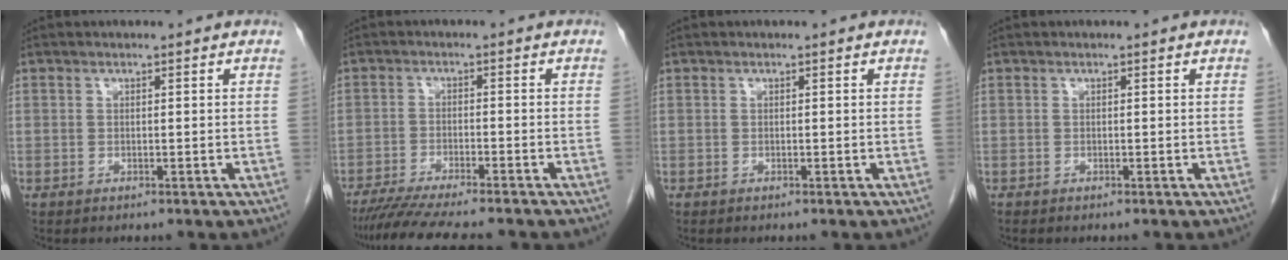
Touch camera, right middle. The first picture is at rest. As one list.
[{"total": 11.6, "force": [-10.1, 0.6, 5.7], "torque": [-0.079, -0.023, -0.154]}, {"total": 0.0}, {"total": 0.0}]